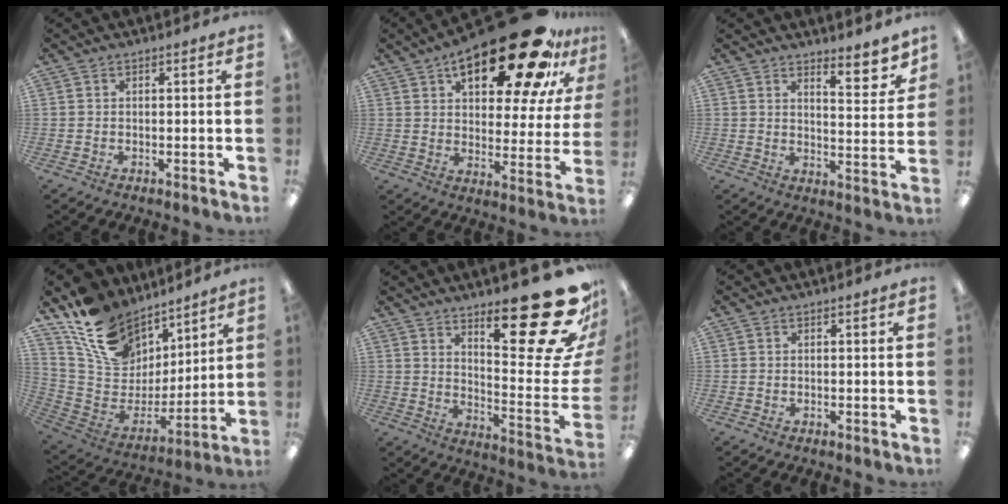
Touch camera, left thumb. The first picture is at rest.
{"total": 26.8, "force": [17.1, 10.1, 18.0], "torque": [-0.254, -0.105, 0.272]}
{"total": 7.8, "force": [6.5, 1.9, 3.8], "torque": [-0.029, -0.055, 0.105]}
{"total": 17.9, "force": [12.7, 11.3, 5.7], "torque": [-0.126, -0.085, 0.242]}
{"total": 26.2, "force": [17.2, 6.5, 18.7], "torque": [-0.235, -0.140, 0.276]}
{"total": 0.0}